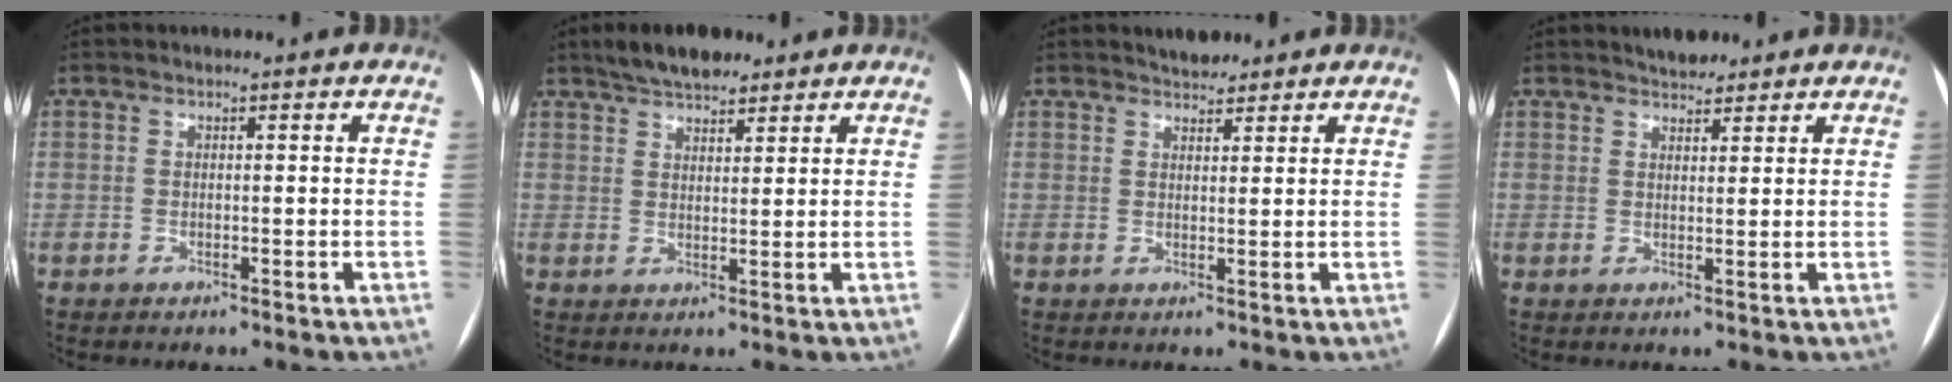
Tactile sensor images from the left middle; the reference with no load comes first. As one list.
[{"total": 6.5, "force": [5.2, 2.3, 3.1], "torque": [-0.054, 0.016, 0.090]}, {"total": 2.7, "force": [2.5, 0.9, 0.6], "torque": [-0.012, 0.005, 0.039]}, {"total": 3.0, "force": [2.7, 1.1, 0.8], "torque": [-0.013, 0.006, 0.042]}]